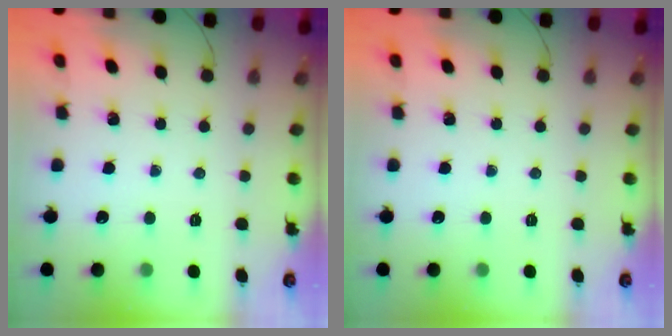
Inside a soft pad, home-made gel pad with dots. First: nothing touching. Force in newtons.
{"total": 0.0}